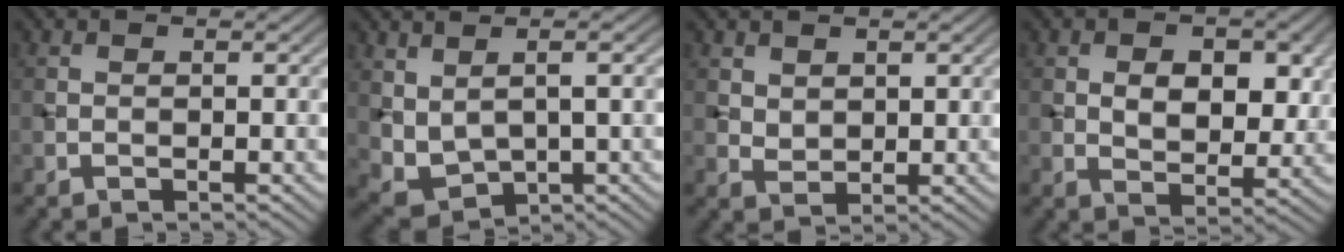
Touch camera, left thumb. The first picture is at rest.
{"total": 6.4, "force": [1.2, 3.2, 5.4], "torque": [-0.130, -0.009, 0.034]}
{"total": 2.3, "force": [1.5, 1.5, 0.9], "torque": [-0.023, -0.005, 0.034]}
{"total": 7.1, "force": [1.6, 4.5, 5.3], "torque": [-0.079, -0.006, 0.024]}